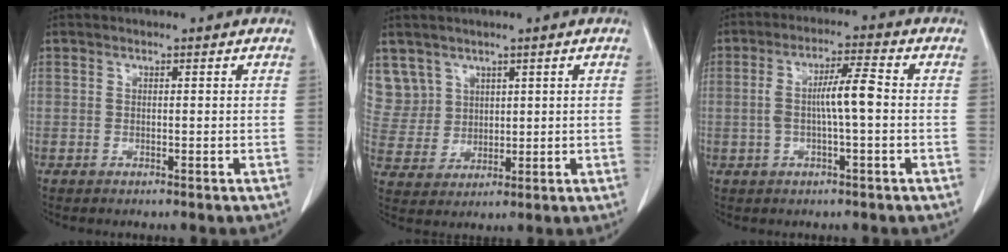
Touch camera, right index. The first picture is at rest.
{"total": 7.5, "force": [4.5, 6.0, -0.1], "torque": [0.000, 0.011, 0.104]}
{"total": 6.2, "force": [-0.3, 0.6, 6.2], "torque": [-0.117, 0.015, -0.005]}